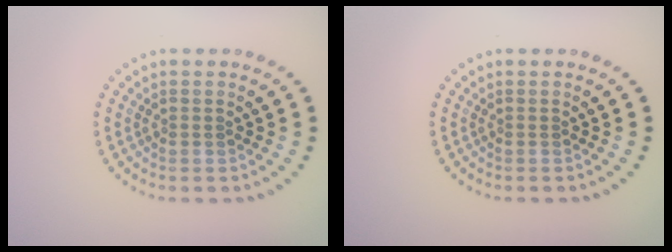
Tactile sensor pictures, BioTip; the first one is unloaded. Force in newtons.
{"total": 0.0}